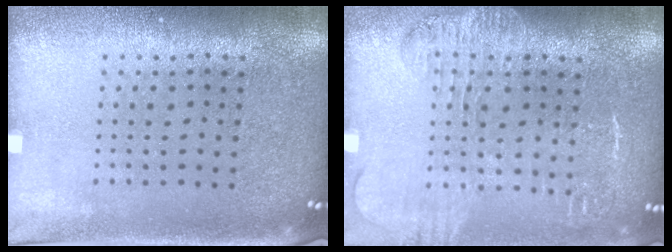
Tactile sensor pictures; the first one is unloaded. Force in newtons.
{"total": 1.7, "press": 1.5, "slide": 0.8}